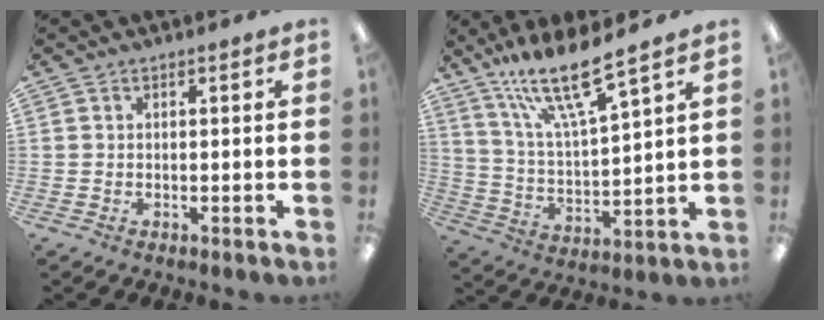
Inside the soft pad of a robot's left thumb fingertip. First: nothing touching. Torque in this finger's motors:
{"motor_torque": [1.61, 0.41, 1.30, -1.23, 0.11]}